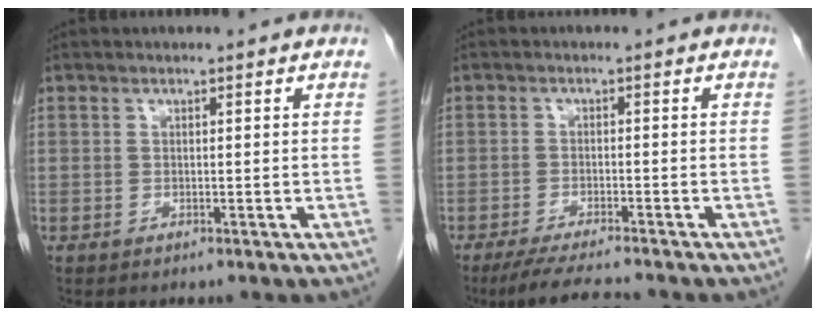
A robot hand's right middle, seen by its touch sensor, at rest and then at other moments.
{"total": 6.7, "force": [-6.0, 0.2, 3.1], "torque": [-0.052, -0.021, -0.100]}